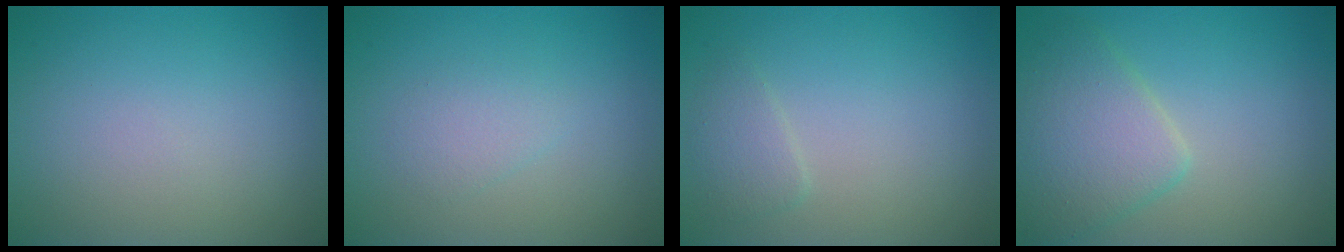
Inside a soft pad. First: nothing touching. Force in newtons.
{"total": 1.4, "press": 1.4, "slide": 0.0}
{"total": 1.5, "press": 1.5, "slide": 0.1}
{"total": 4.7, "press": 4.7, "slide": 0.1}